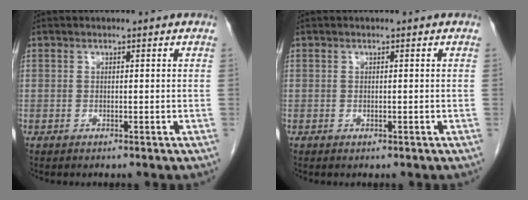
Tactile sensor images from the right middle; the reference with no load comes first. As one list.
[{"total": 0.0}]